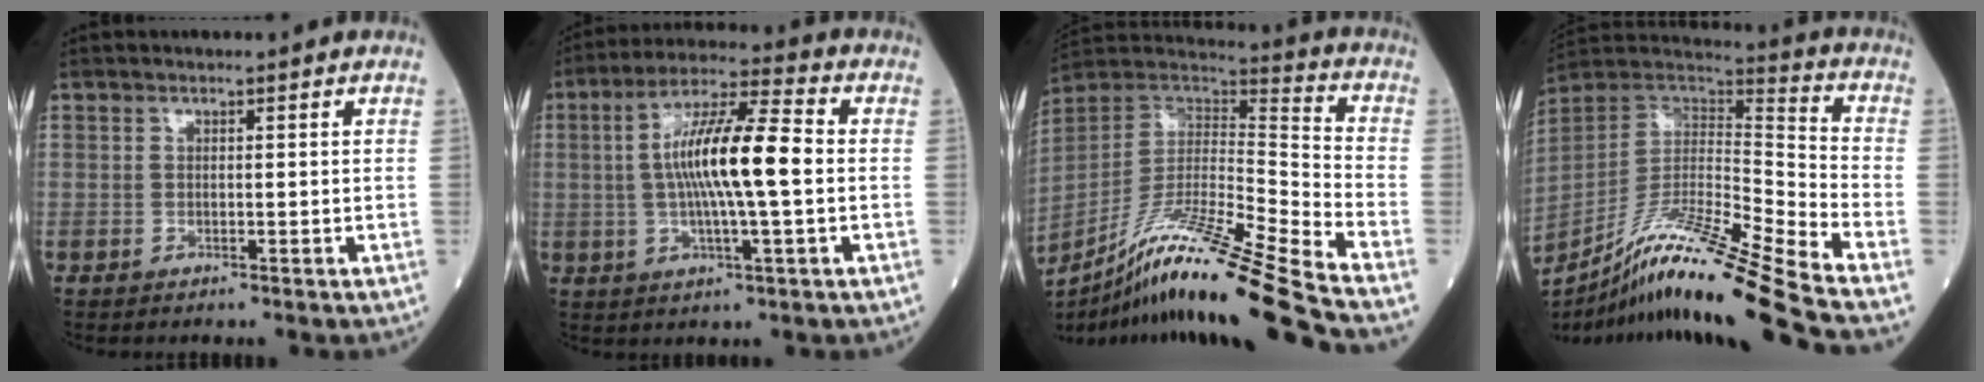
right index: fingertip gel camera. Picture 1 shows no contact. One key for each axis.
{"total": 12.8, "fx": 0.0, "fy": 1.4, "fz": 12.7, "tx": -0.230, "ty": 0.013, "tz": -0.006}
{"total": 24.7, "fx": -18.8, "fy": -1.7, "fz": 15.9, "tx": -0.273, "ty": -0.036, "tz": -0.338}
{"total": 23.2, "fx": -18.2, "fy": -2.2, "fz": 14.3, "tx": -0.257, "ty": -0.032, "tz": -0.329}